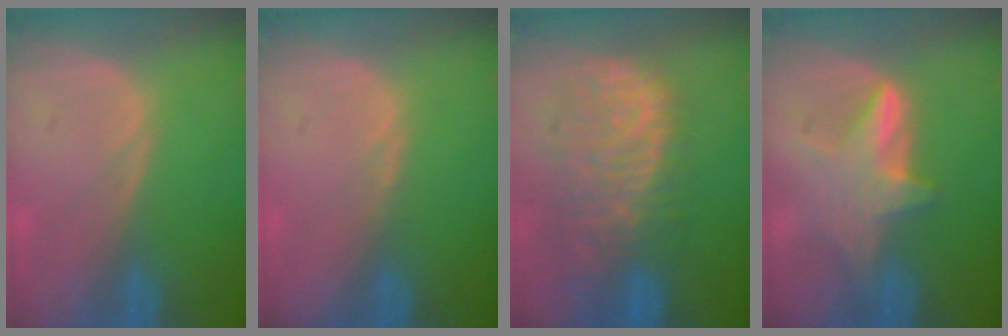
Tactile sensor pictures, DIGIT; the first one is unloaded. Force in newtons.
{"total": 0.6, "press": 0.5, "slide": 0.3}
{"total": 10.9, "press": 9.5, "slide": 5.4}
{"total": 6.1, "press": 5.8, "slide": 2.1}